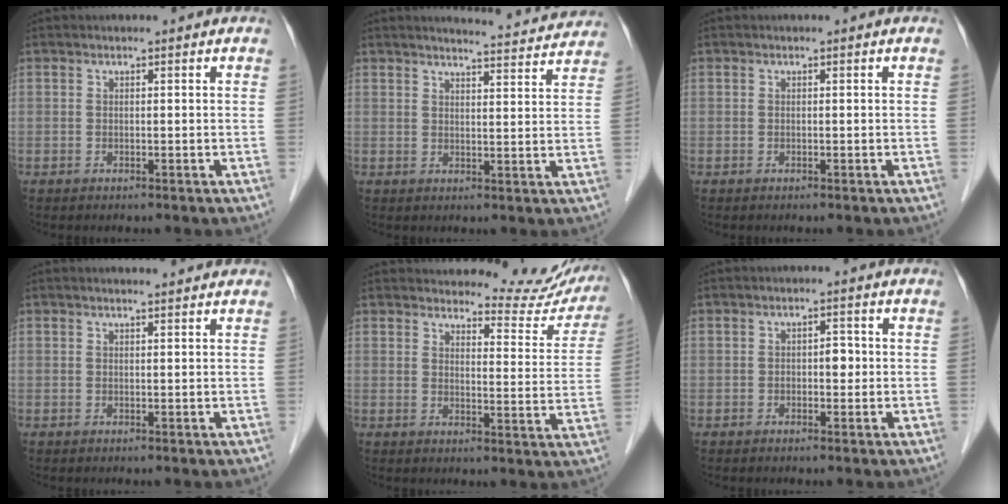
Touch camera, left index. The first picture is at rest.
{"total": 9.4, "force": [9.2, 0.3, 1.8], "torque": [-0.023, -0.011, 0.097]}
{"total": 0.0}
{"total": 1.7, "force": [1.5, -0.1, 0.6], "torque": [-0.010, 0.004, 0.019]}
{"total": 13.6, "force": [13.3, 2.4, 1.8], "torque": [0.002, -0.069, 0.131]}
{"total": 2.1, "force": [-0.6, 1.1, 1.6], "torque": [-0.018, 0.003, -0.012]}